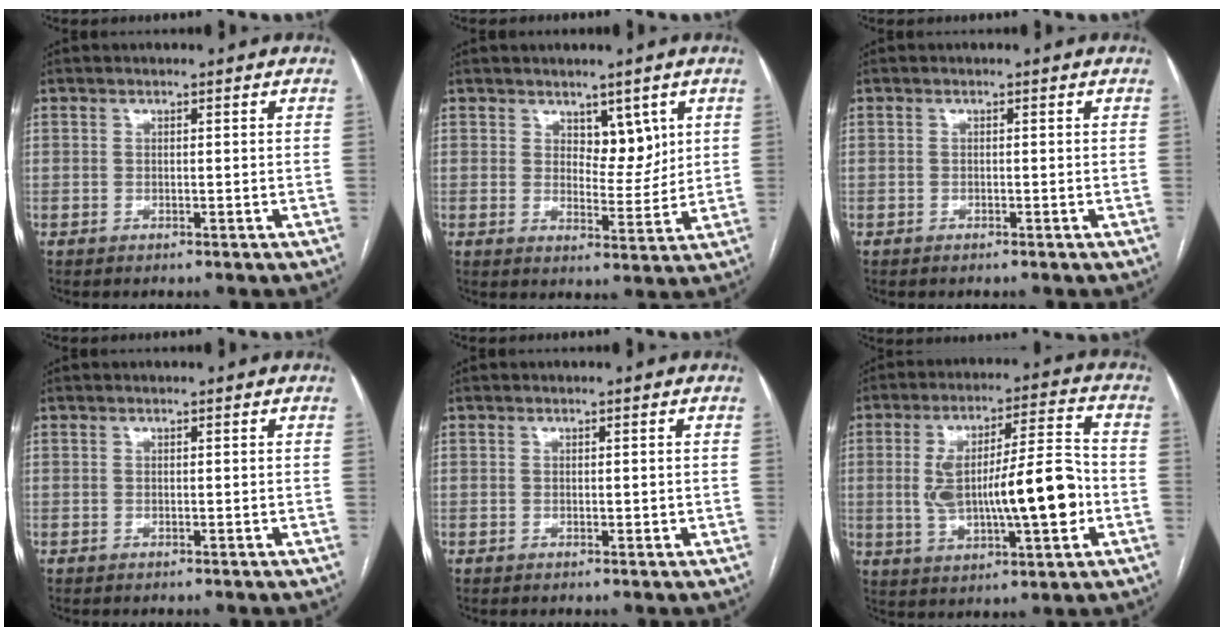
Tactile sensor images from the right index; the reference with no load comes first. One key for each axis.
{"total": 5.1, "fx": 2.6, "fy": 2.7, "fz": 3.4, "tx": -0.043, "ty": -0.005, "tz": 0.045}
{"total": 0.0}
{"total": 0.0}
{"total": 0.9, "fx": 0.0, "fy": 0.5, "fz": 0.7, "tx": -0.010, "ty": -0.001, "tz": 0.002}
{"total": 15.7, "fx": -1.6, "fy": 3.5, "fz": 15.2, "tx": -0.267, "ty": 0.019, "tz": -0.016}